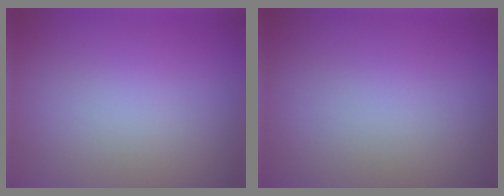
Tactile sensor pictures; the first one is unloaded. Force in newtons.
{"total": 0.0}